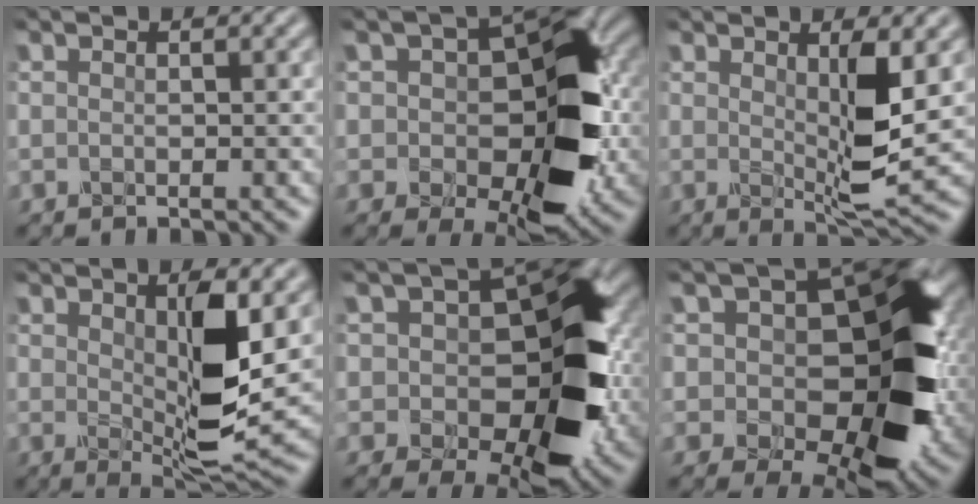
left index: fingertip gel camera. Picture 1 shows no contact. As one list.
[{"total": 11.3, "force": [-0.2, 6.7, 9.0], "torque": [-0.116, 0.004, -0.002]}, {"total": 4.9, "force": [0.7, 1.0, 4.7], "torque": [-0.079, -0.014, 0.013]}, {"total": 6.8, "force": [0.8, 1.9, 6.5], "torque": [-0.108, -0.017, 0.018]}, {"total": 12.5, "force": [-0.2, 7.8, 9.7], "torque": [-0.104, -0.005, -0.008]}, {"total": 13.6, "force": [0.7, 8.6, 10.6], "torque": [-0.111, -0.005, 0.007]}]